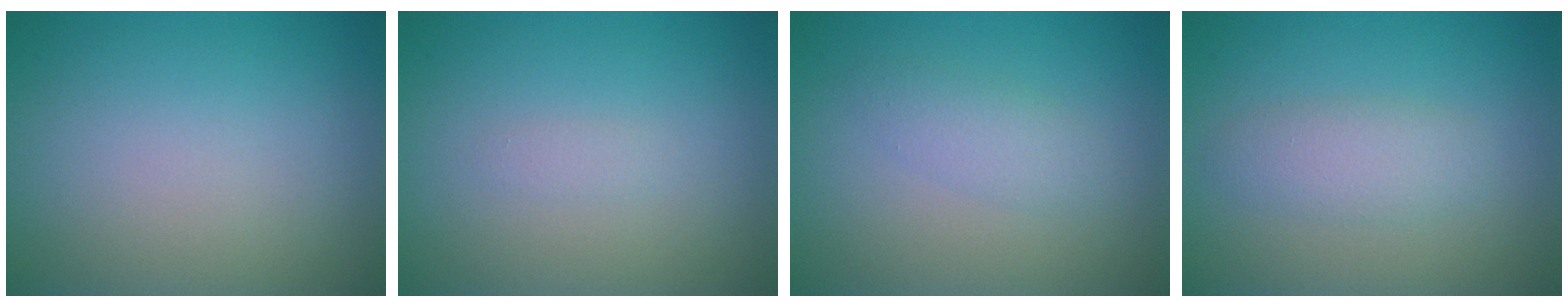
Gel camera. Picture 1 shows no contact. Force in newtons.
{"total": 0.7, "press": 0.7, "slide": 0.1}
{"total": 1.9, "press": 1.9, "slide": 0.1}
{"total": 2.4, "press": 2.4, "slide": 0.0}